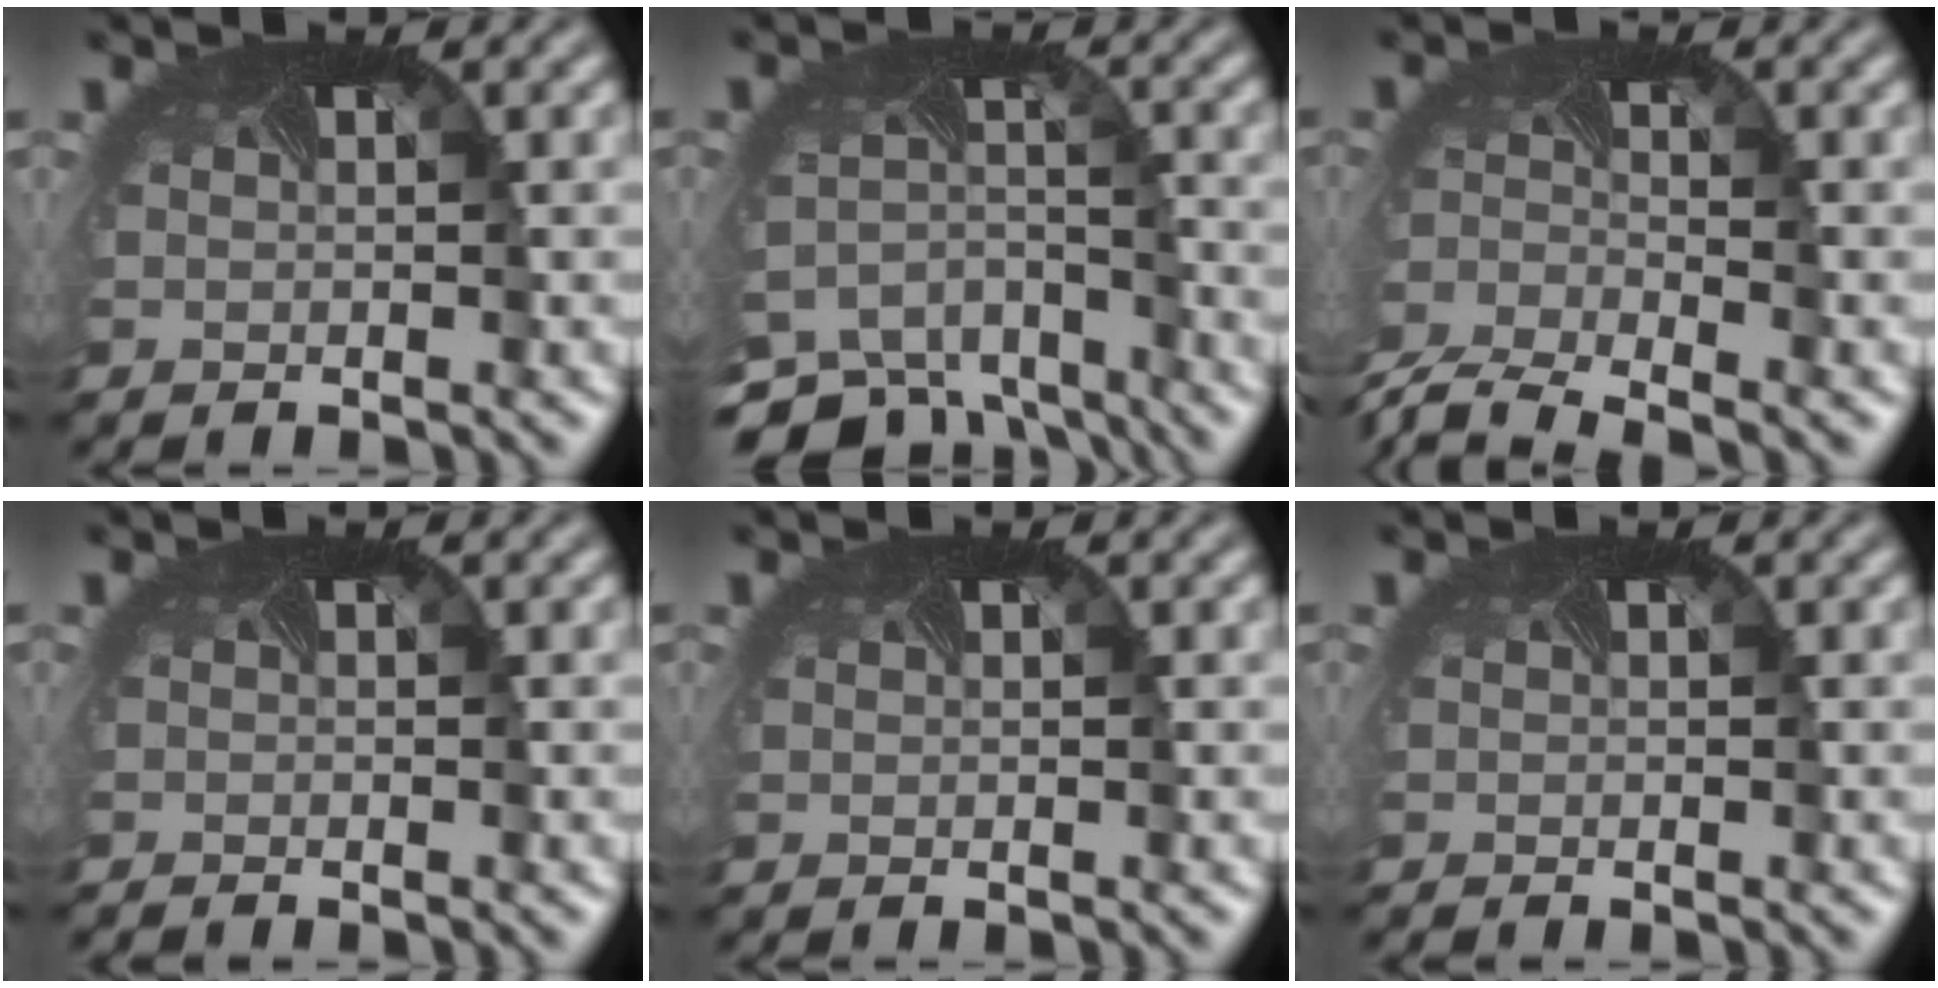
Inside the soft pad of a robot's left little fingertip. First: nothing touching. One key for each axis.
{"total": 8.2, "fx": -7.3, "fy": 3.2, "fz": 1.9, "tx": -0.047, "ty": -0.014, "tz": -0.113}
{"total": 7.7, "fx": -6.9, "fy": 2.0, "fz": 2.8, "tx": -0.073, "ty": -0.041, "tz": -0.118}
{"total": 0.8, "fx": -0.8, "fy": -0.3, "fz": 0.0, "tx": -0.004, "ty": -0.009, "tz": -0.013}
{"total": 0.0}
{"total": 0.5, "fx": -0.5, "fy": -0.2, "fz": 0.1, "tx": -0.004, "ty": -0.006, "tz": -0.007}